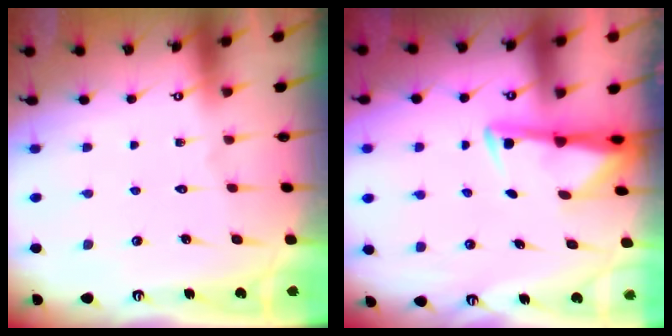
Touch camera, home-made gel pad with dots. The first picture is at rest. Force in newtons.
{"total": 2.9, "press": 2.8, "slide": 0.5}